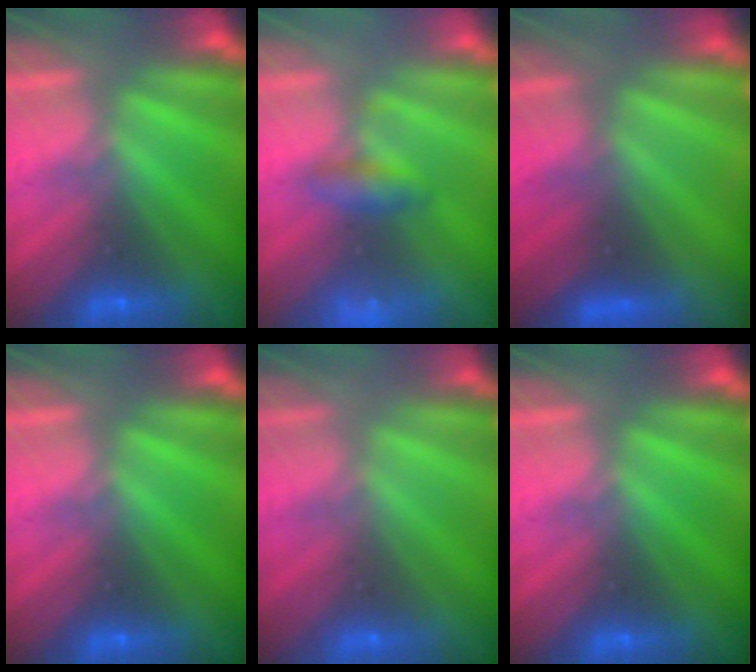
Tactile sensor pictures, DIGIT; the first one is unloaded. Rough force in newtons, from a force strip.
{"total": 2.1}
{"total": 3.3}
{"total": 0.0}
{"total": 4.4}
{"total": 0.0}